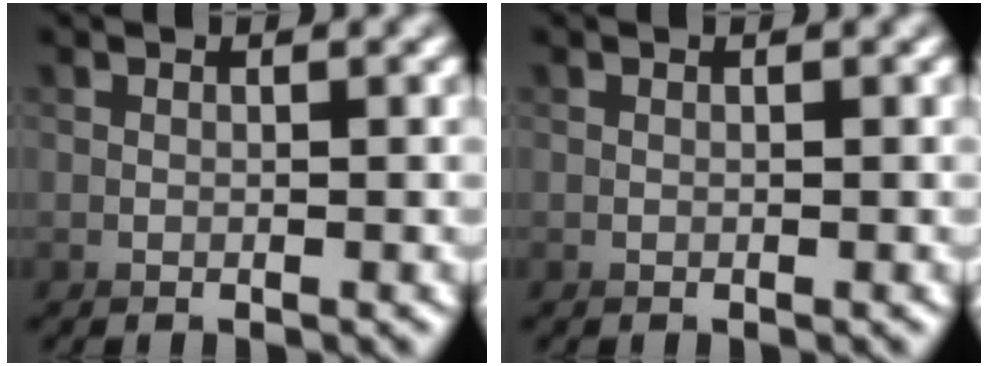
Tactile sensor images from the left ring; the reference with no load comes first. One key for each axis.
{"total": 0.0}